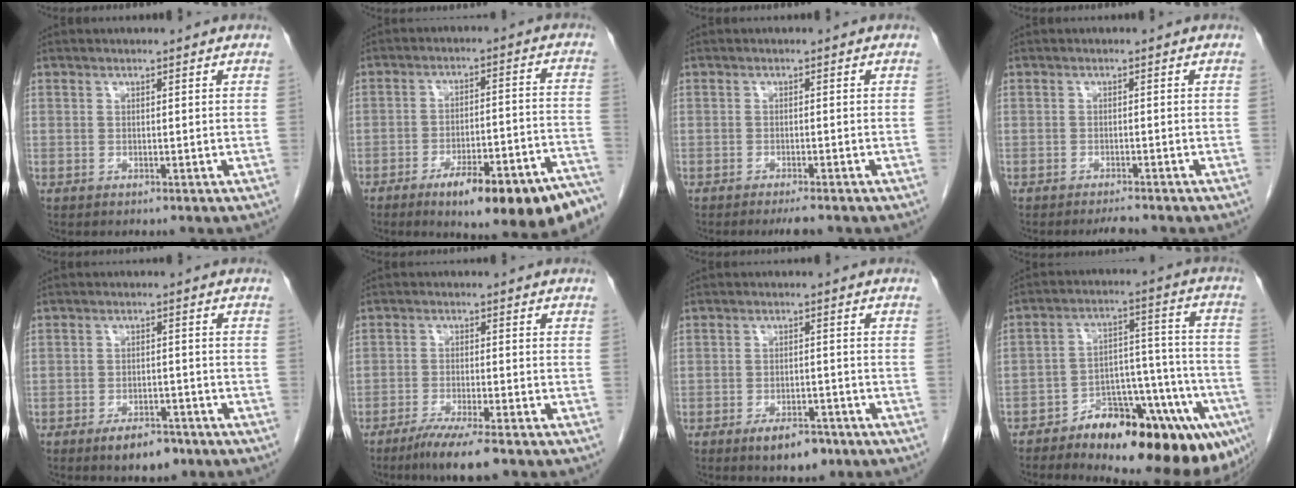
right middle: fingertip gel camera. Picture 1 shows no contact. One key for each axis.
{"total": 17.8, "fx": -12.3, "fy": 3.6, "fz": 12.4, "tx": -0.105, "ty": 0.033, "tz": -0.177}
{"total": 2.5, "fx": -2.1, "fy": 0.3, "fz": 1.4, "tx": -0.019, "ty": -0.004, "tz": -0.029}
{"total": 1.9, "fx": -1.8, "fy": 0.1, "fz": 0.7, "tx": -0.014, "ty": -0.005, "tz": -0.026}
{"total": 5.3, "fx": -3.6, "fy": 2.3, "fz": 3.1, "tx": -0.051, "ty": 0.001, "tz": -0.050}
{"total": 7.2, "fx": -5.1, "fy": 0.5, "fz": 5.1, "tx": -0.085, "ty": -0.016, "tz": -0.084}
{"total": 5.5, "fx": -3.6, "fy": 2.3, "fz": 3.4, "tx": -0.055, "ty": 0.000, "tz": -0.049}
{"total": 21.4, "fx": -14.0, "fy": 6.6, "fz": 14.8, "tx": -0.123, "ty": 0.045, "tz": -0.198}